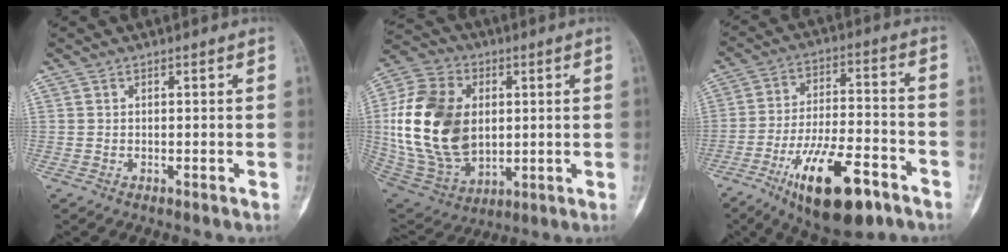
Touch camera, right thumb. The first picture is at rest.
{"total": 23.3, "force": [1.9, 16.1, 16.8], "torque": [-0.325, -0.007, 0.051]}
{"total": 18.4, "force": [-10.0, 7.0, 13.8], "torque": [-0.222, 0.057, -0.158]}